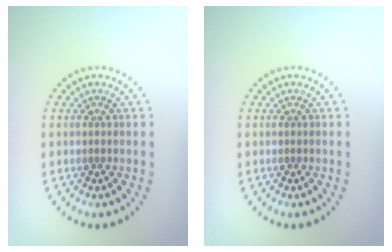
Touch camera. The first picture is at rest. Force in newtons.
{"total": 0.0}